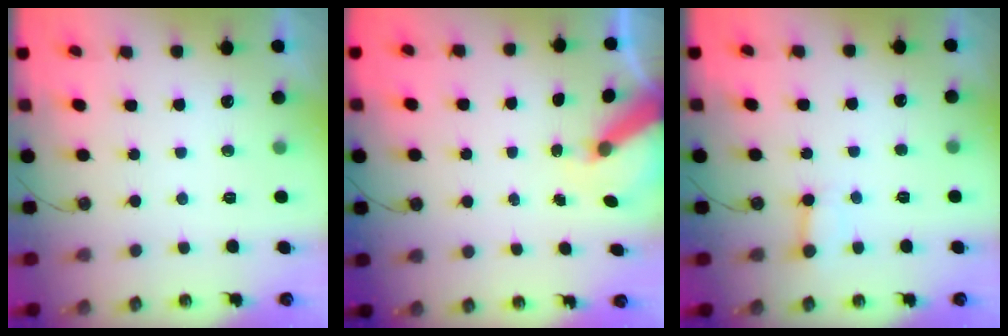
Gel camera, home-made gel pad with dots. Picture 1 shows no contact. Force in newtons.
{"total": 6.1, "press": 6.1, "slide": 0.4}
{"total": 3.3, "press": 3.3, "slide": 0.4}